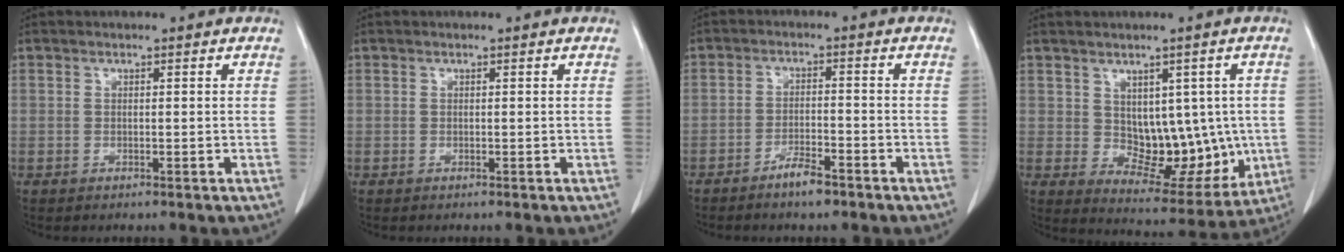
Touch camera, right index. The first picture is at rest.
{"total": 0.0}
{"total": 3.9, "force": [-3.0, 0.7, 2.4], "torque": [-0.044, 0.001, -0.053]}
{"total": 10.6, "force": [0.2, 6.5, 8.4], "torque": [-0.090, 0.008, 0.028]}